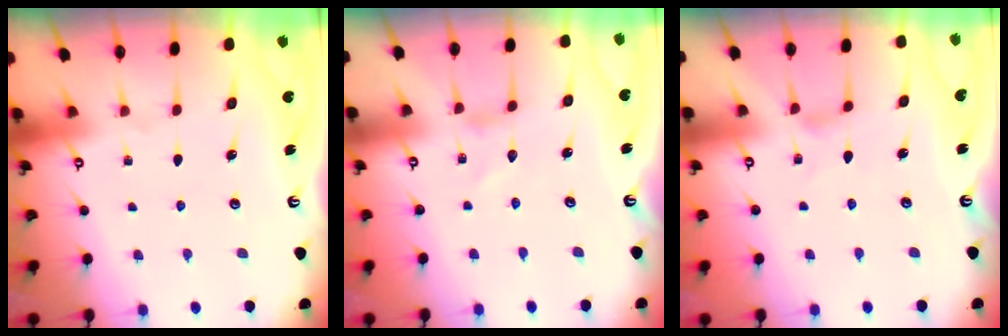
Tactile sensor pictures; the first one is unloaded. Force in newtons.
{"total": 0.0}
{"total": 0.0}